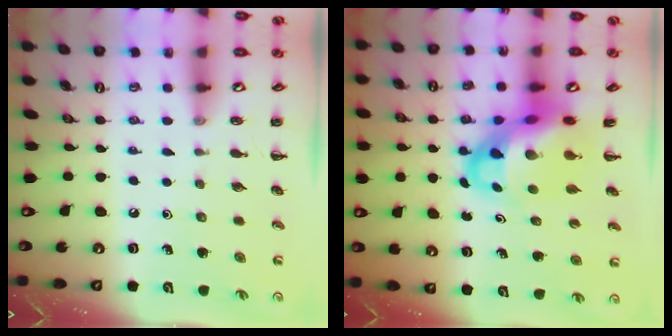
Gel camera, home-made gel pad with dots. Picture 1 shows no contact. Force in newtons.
{"total": 9.8, "press": 9.4, "slide": 2.7}